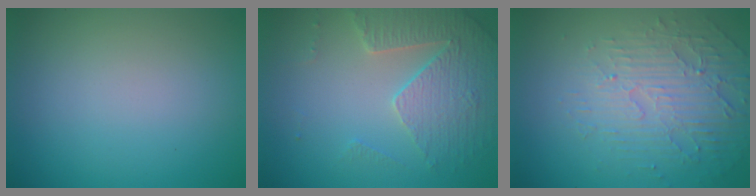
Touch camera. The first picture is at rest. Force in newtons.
{"total": 3.7, "press": 3.6, "slide": 0.9}
{"total": 5.1, "press": 3.3, "slide": 3.9}